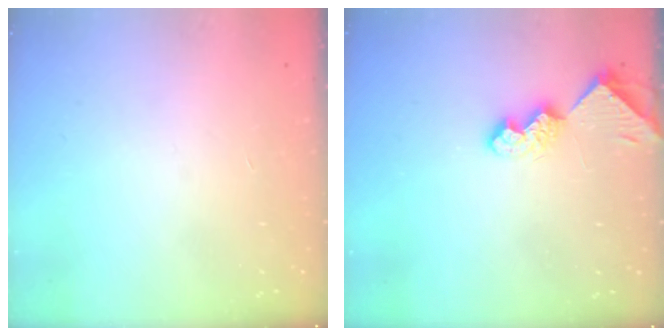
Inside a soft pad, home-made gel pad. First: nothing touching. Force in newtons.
{"total": 8.3, "press": 8.3, "slide": 1.1}